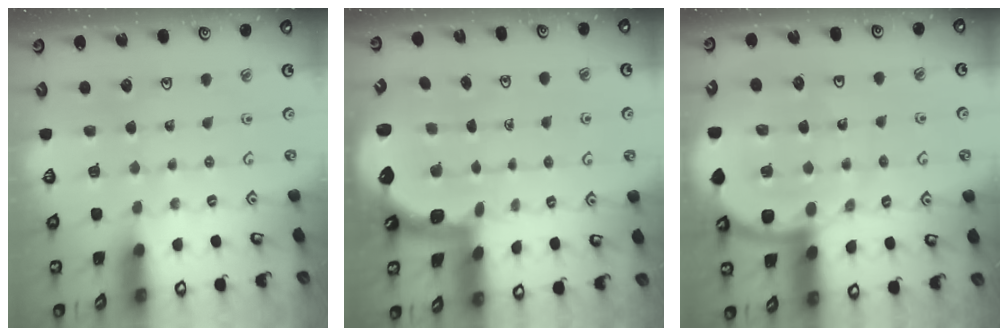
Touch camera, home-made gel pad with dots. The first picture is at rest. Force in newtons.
{"total": 1.9, "press": 1.7, "slide": 0.6}
{"total": 11.3, "press": 11.2, "slide": 1.3}